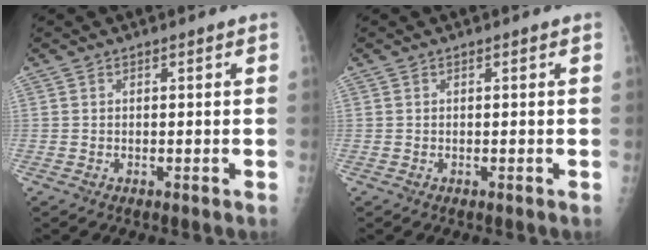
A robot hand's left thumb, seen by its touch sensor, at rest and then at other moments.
{"total": 0.0}